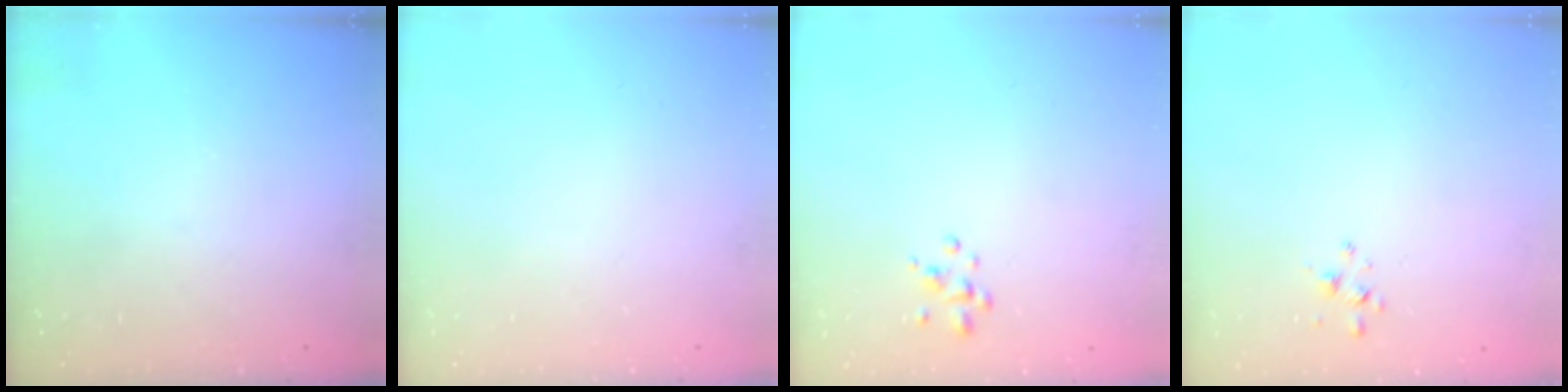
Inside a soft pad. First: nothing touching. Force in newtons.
{"total": 0.0}
{"total": 2.3, "press": 2.2, "slide": 0.3}
{"total": 1.7, "press": 1.7, "slide": 0.3}